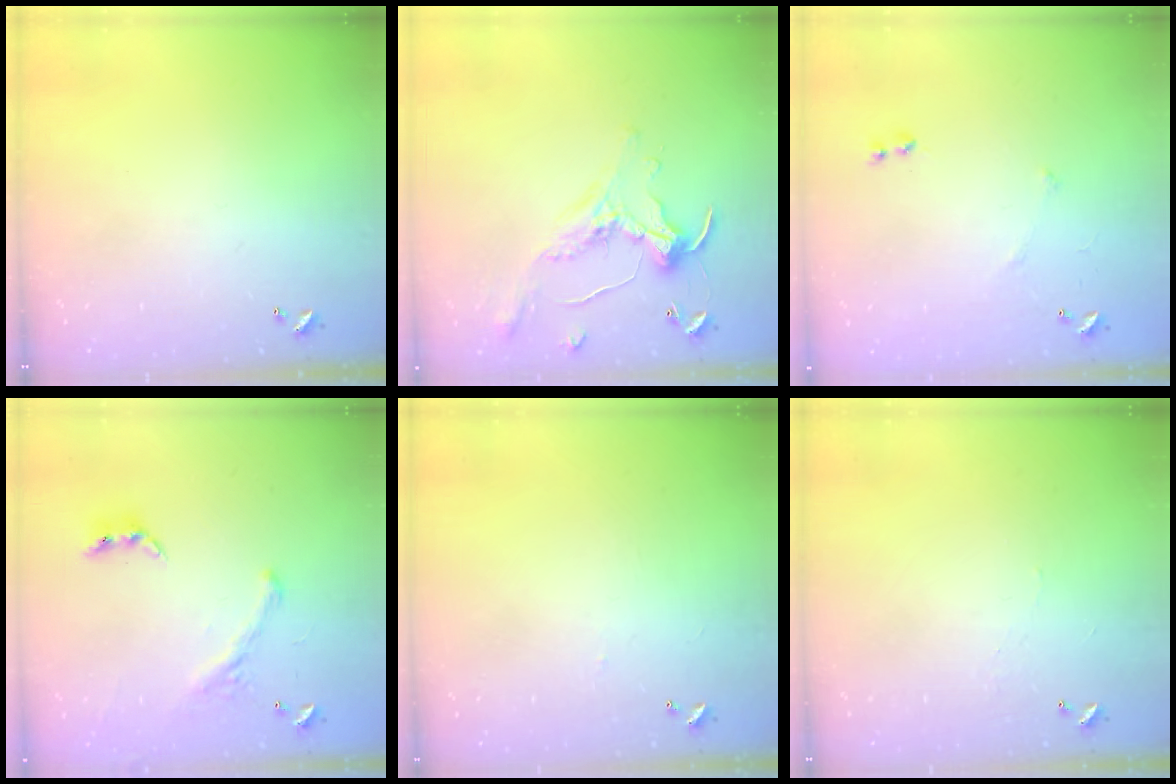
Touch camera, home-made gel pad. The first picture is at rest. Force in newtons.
{"total": 0.0}
{"total": 5.7, "press": 5.7, "slide": 0.8}
{"total": 1.6, "press": 1.1, "slide": 1.2}
{"total": 0.5, "press": 0.3, "slide": 0.4}
{"total": 2.1, "press": 2.1, "slide": 0.6}